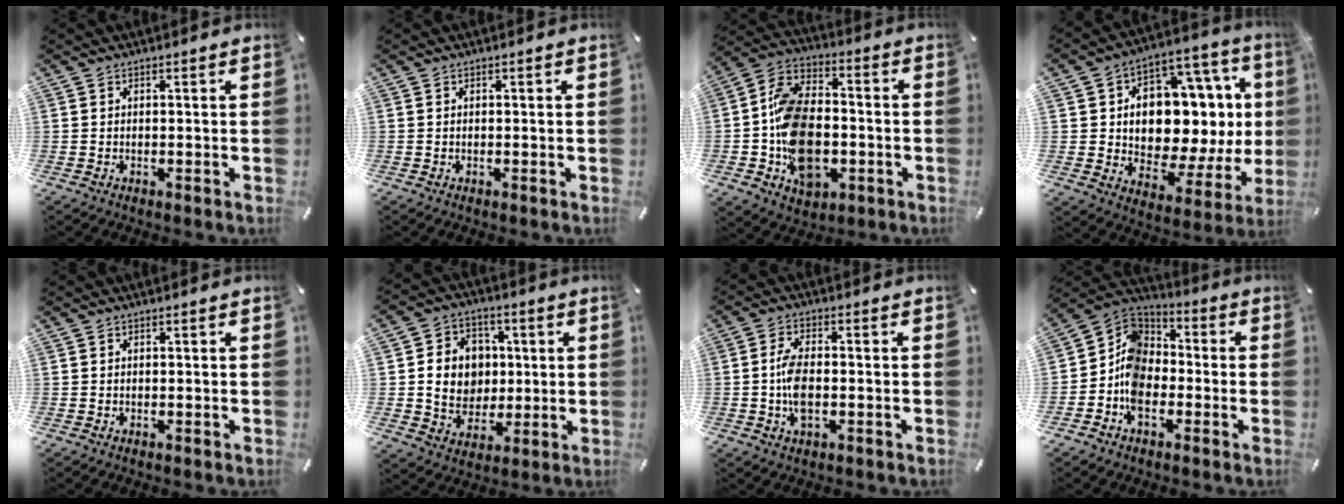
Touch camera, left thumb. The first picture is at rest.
{"total": 0.0}
{"total": 17.4, "force": [-4.3, 12.0, 11.8], "torque": [-0.237, 0.029, -0.072]}
{"total": 15.5, "force": [2.8, 10.7, 10.8], "torque": [-0.140, -0.045, 0.046]}
{"total": 0.0}
{"total": 11.0, "force": [0.5, 9.9, 4.7], "torque": [-0.076, 0.010, 0.017]}
{"total": 6.7, "force": [-1.1, 3.4, 5.7], "torque": [-0.122, 0.000, -0.023]}
{"total": 10.7, "force": [-4.3, 8.2, 5.4], "torque": [-0.132, 0.016, -0.085]}